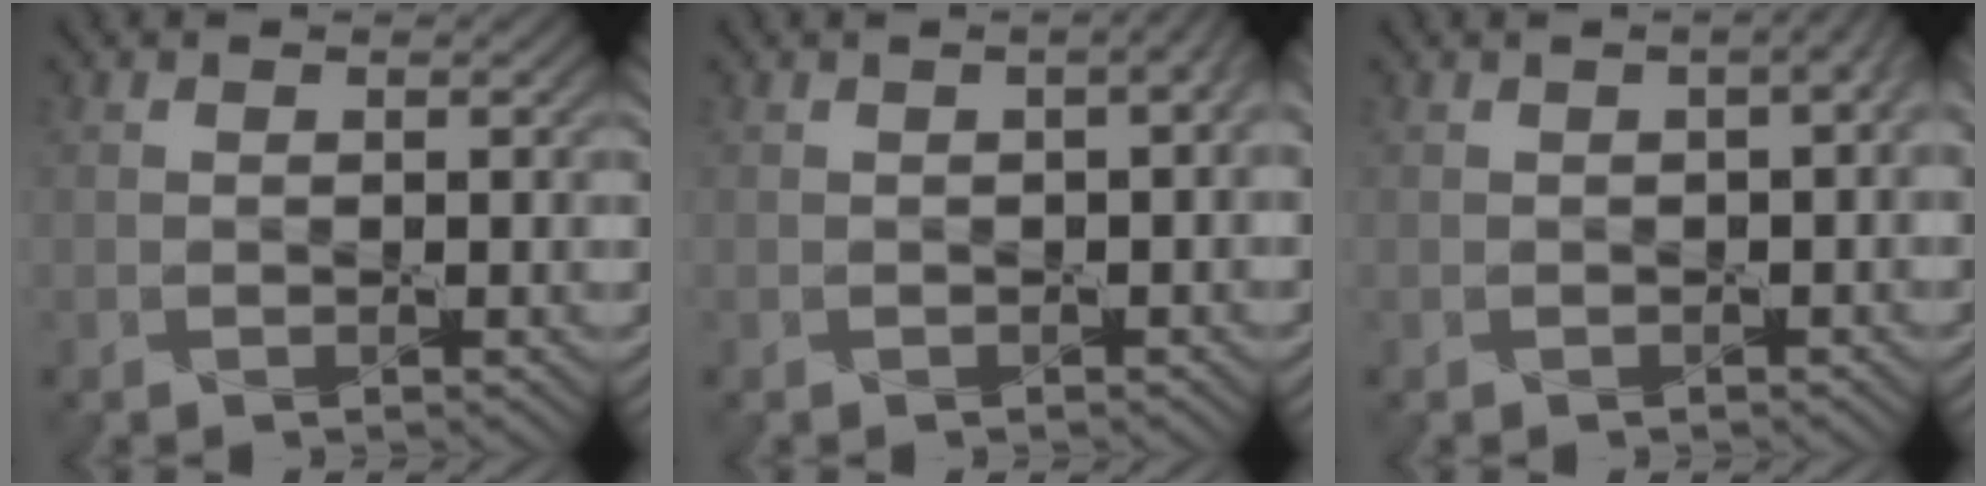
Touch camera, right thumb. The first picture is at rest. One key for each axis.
{"total": 3.6, "fx": 0.4, "fy": 1.5, "fz": 3.3, "tx": -0.032, "ty": 0.002, "tz": 0.009}
{"total": 4.1, "fx": 0.5, "fy": 1.8, "fz": 3.7, "tx": -0.035, "ty": 0.005, "tz": 0.007}